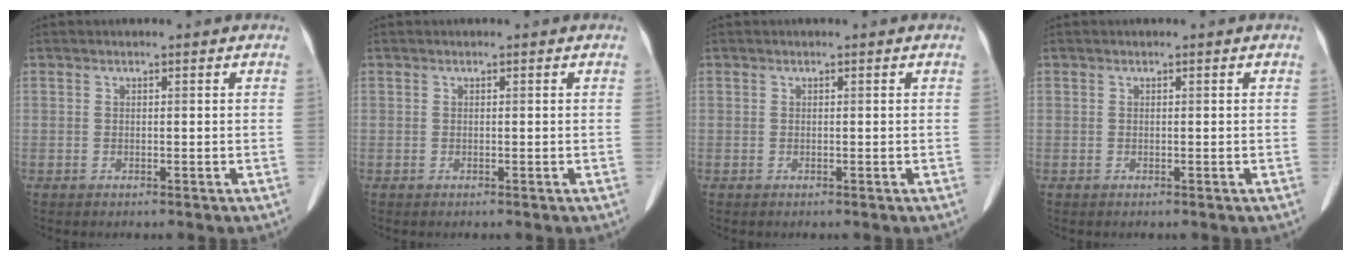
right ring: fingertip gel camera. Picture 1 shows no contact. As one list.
[{"total": 0.0}, {"total": 0.0}, {"total": 0.0}]